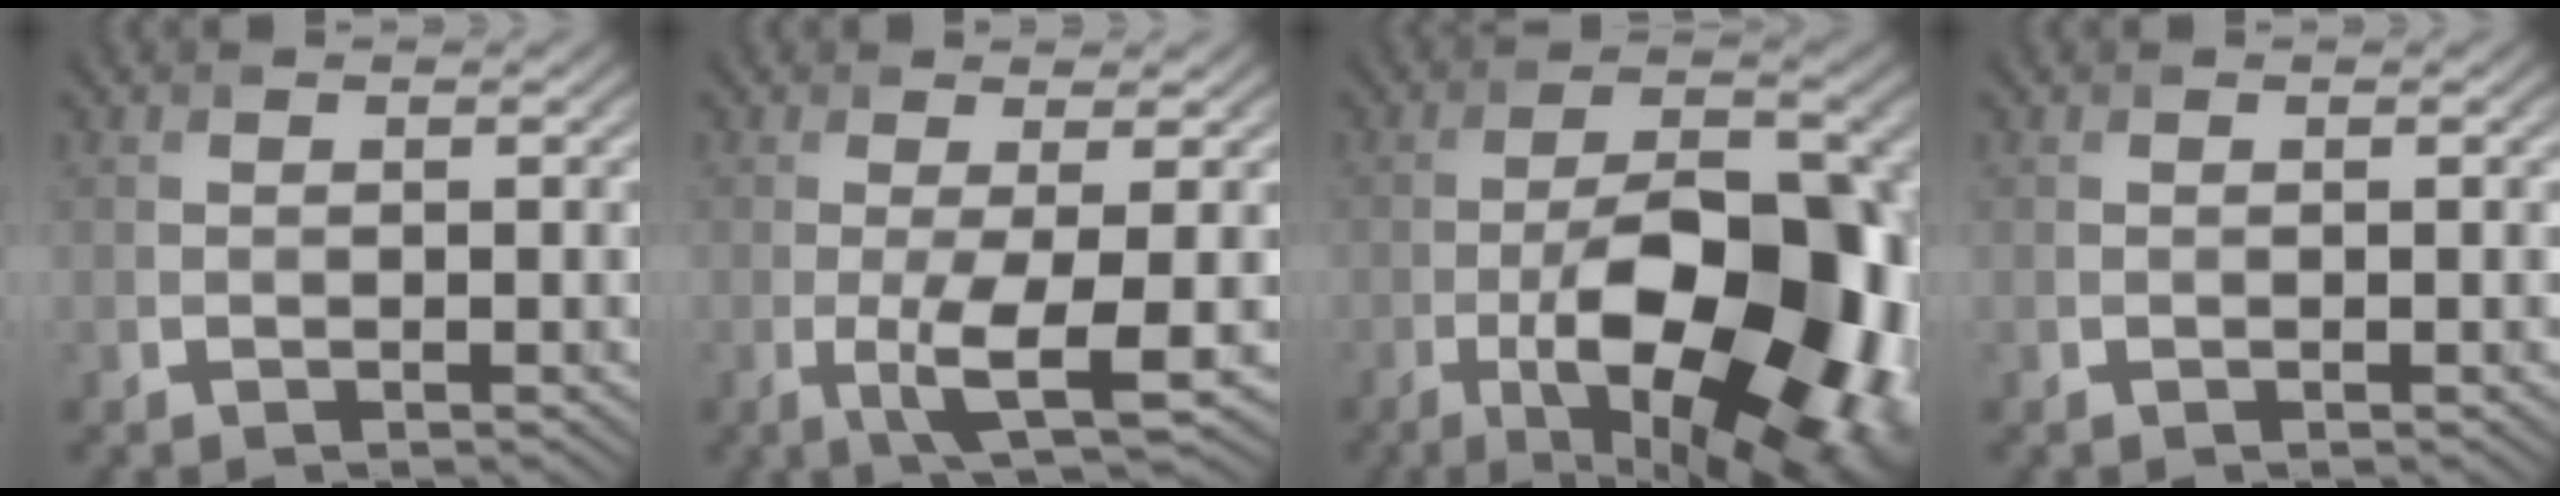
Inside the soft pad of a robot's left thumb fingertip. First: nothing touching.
{"total": 4.7, "force": [-0.8, 0.8, 4.5], "torque": [-0.090, -0.006, -0.016]}
{"total": 17.5, "force": [-5.9, 7.9, 14.4], "torque": [-0.206, -0.006, -0.083]}
{"total": 0.0}